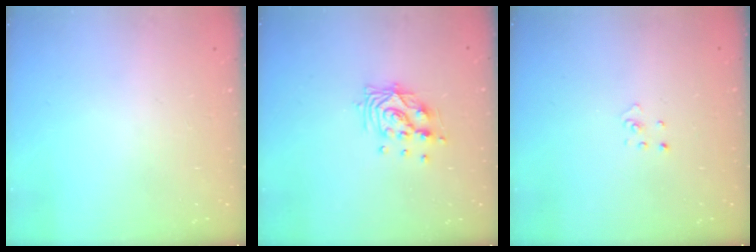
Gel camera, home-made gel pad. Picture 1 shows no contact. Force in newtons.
{"total": 10.6, "press": 10.5, "slide": 0.8}
{"total": 1.9, "press": 1.9, "slide": 0.1}